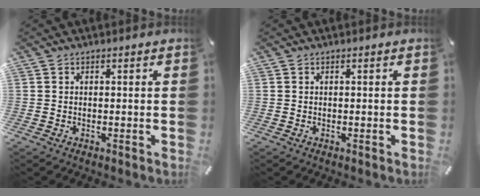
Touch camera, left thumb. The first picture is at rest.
{"total": 0.0}